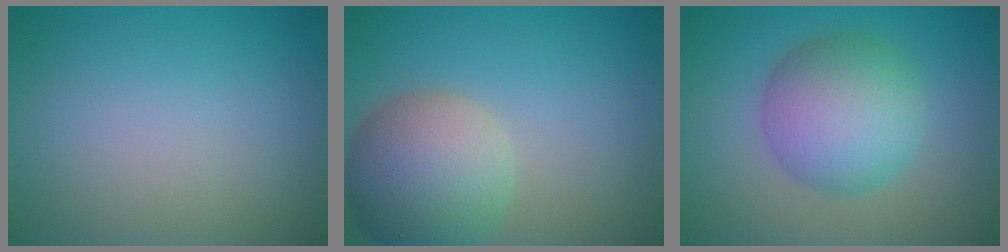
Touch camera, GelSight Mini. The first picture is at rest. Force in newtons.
{"total": 7.6, "press": 7.5, "slide": 0.5}
{"total": 7.0, "press": 7.0, "slide": 0.1}